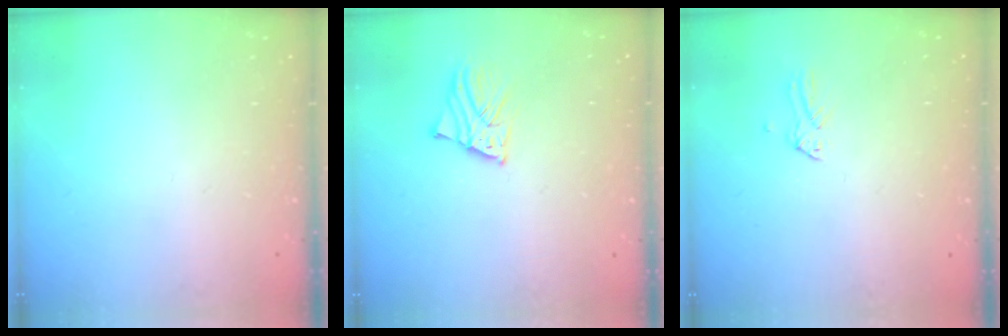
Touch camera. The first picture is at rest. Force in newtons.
{"total": 2.6, "press": 2.6, "slide": 0.2}
{"total": 0.0}